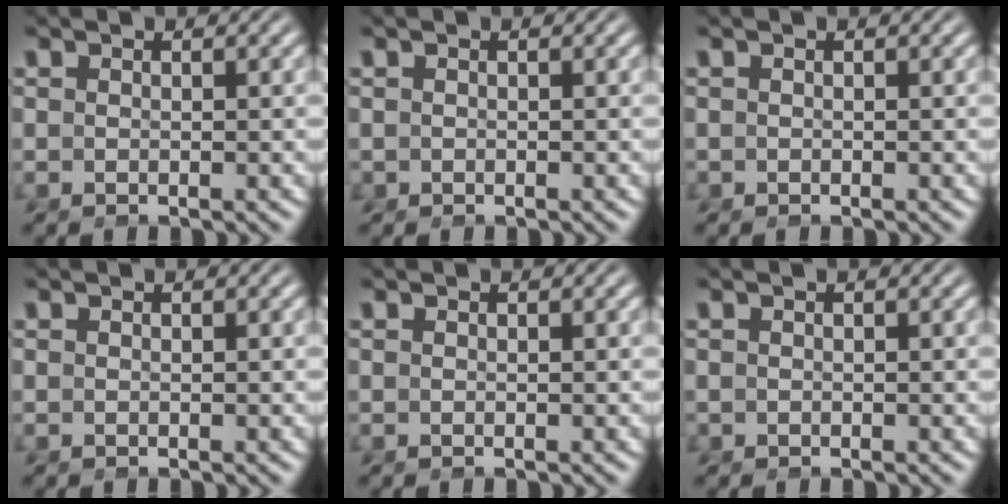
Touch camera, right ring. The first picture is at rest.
{"total": 1.2, "force": [-0.4, 1.1, 0.1], "torque": [-0.009, -0.012, -0.005]}
{"total": 0.8, "force": [-0.4, 0.7, 0.0], "torque": [-0.005, -0.009, -0.006]}
{"total": 0.0}
{"total": 0.0}
{"total": 0.8, "force": [-0.3, 0.8, 0.0], "torque": [-0.004, -0.009, -0.004]}